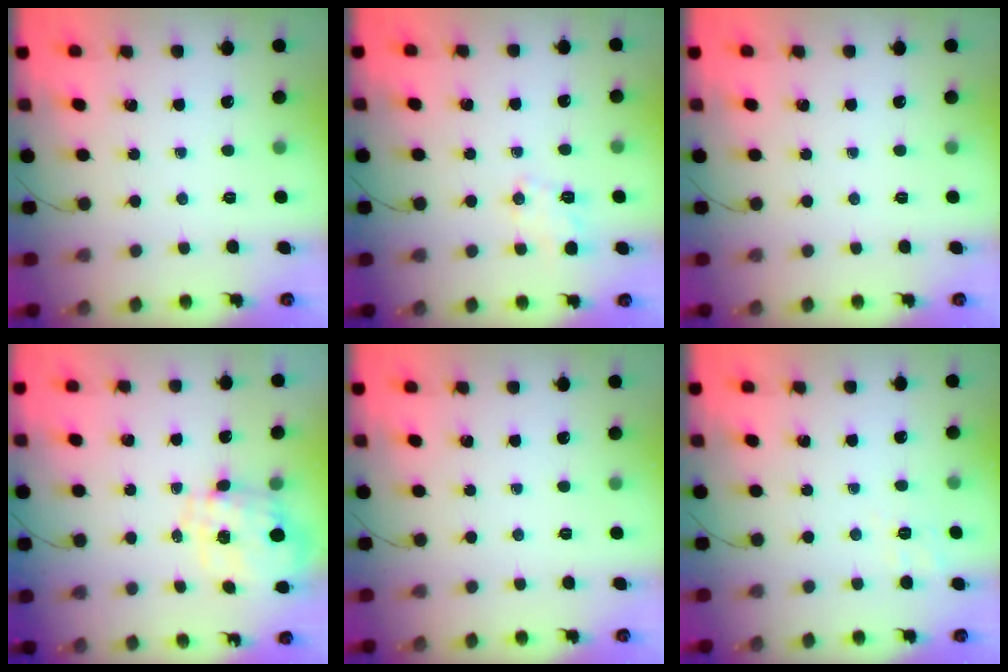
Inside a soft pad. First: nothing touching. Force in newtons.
{"total": 3.2, "press": 2.8, "slide": 1.5}
{"total": 0.0}
{"total": 1.5, "press": 1.5, "slide": 0.4}
{"total": 0.0}
{"total": 2.3, "press": 1.4, "slide": 1.9}